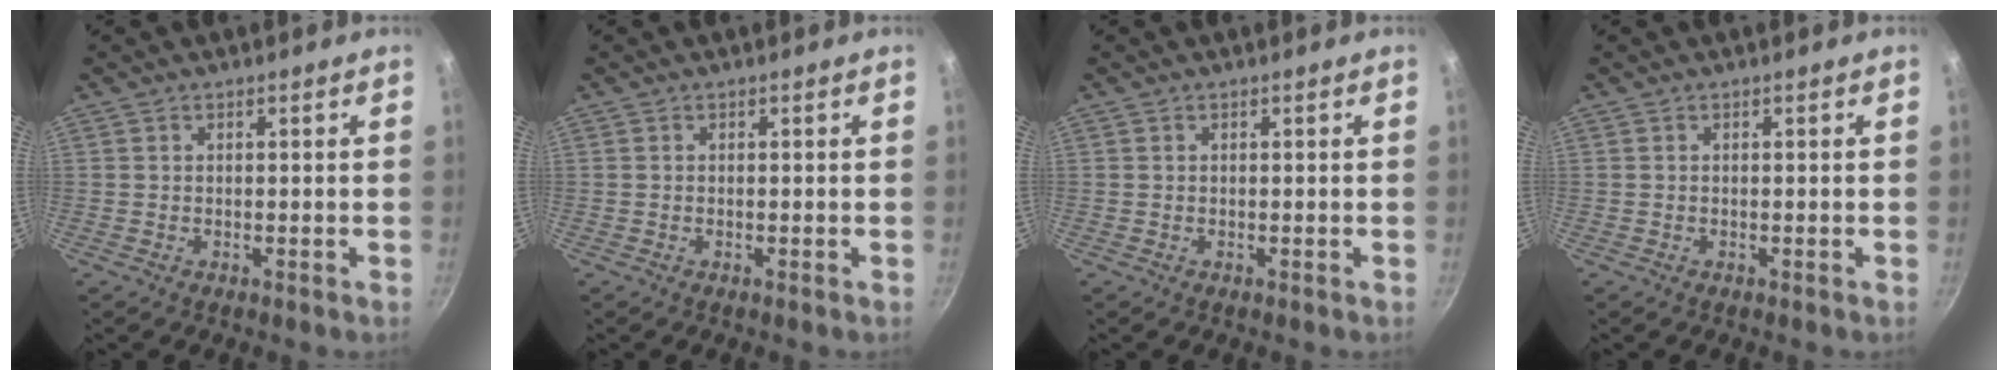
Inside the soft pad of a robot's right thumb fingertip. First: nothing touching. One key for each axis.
{"total": 0.0}
{"total": 0.0}
{"total": 0.0}